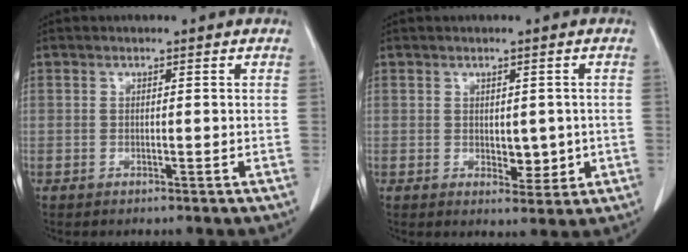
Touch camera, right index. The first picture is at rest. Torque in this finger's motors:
{"motor_torque": [0.14, 0.17, 0.08, 0.03]}